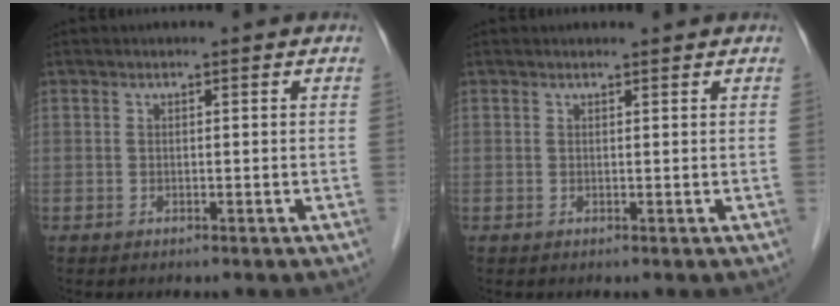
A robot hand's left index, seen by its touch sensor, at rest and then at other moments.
{"total": 1.3, "force": [1.2, 0.1, 0.2], "torque": [-0.008, 0.008, 0.019]}